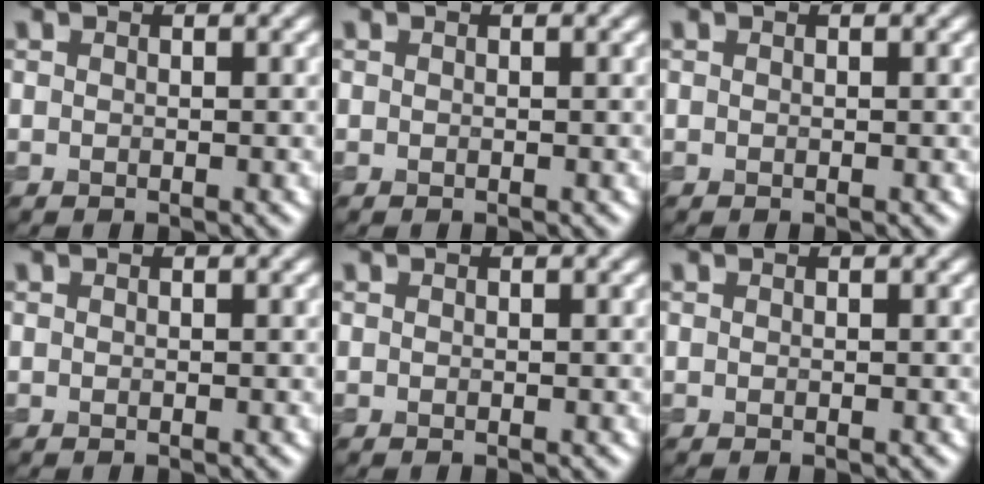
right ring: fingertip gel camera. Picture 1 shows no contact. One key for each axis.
{"total": 0.0}
{"total": 0.0}
{"total": 0.0}
{"total": 0.0}
{"total": 0.0}